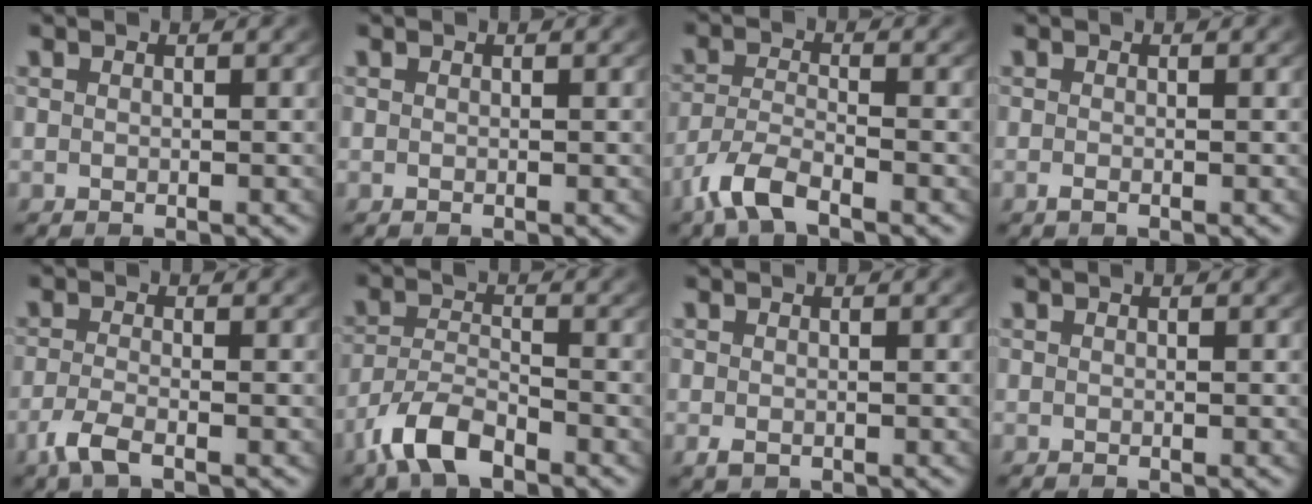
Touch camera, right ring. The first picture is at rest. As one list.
[{"total": 0.7, "force": [-0.1, -0.6, -0.3], "torque": [0.005, -0.014, 0.010]}, {"total": 3.5, "force": [-2.5, 1.0, 2.1], "torque": [-0.053, -0.014, -0.041]}, {"total": 0.7, "force": [-0.6, 0.1, 0.3], "torque": [-0.011, -0.006, -0.008]}, {"total": 2.7, "force": [-1.9, 0.6, 1.8], "torque": [-0.048, -0.013, -0.029]}, {"total": 4.5, "force": [-3.2, 1.9, 2.5], "torque": [-0.053, -0.013, -0.053]}, {"total": 1.0, "force": [-0.6, 0.6, 0.5], "torque": [-0.021, -0.013, -0.001]}, {"total": 0.0}]